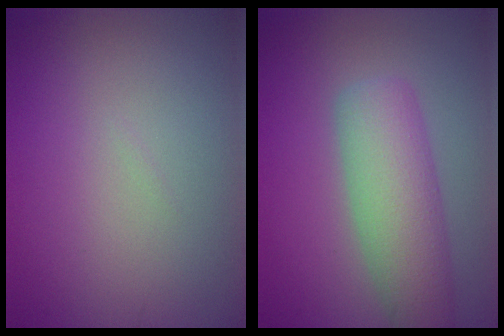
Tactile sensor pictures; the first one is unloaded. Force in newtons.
{"total": 5.9, "press": 5.9, "slide": 0.3}